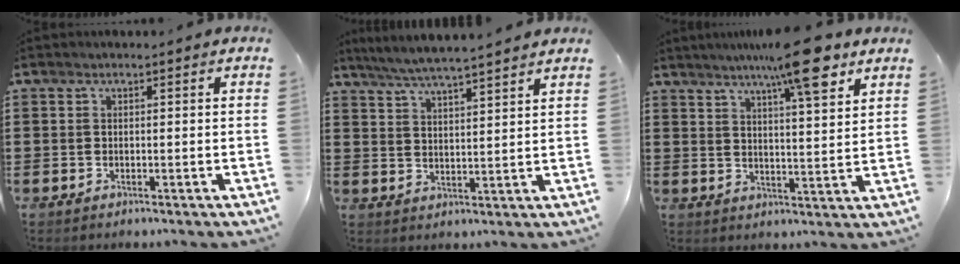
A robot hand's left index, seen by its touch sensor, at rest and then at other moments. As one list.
[{"total": 5.1, "force": [4.7, -0.4, 1.8], "torque": [-0.049, -0.022, 0.083]}, {"total": 10.4, "force": [7.3, 1.3, 7.3], "torque": [-0.117, -0.024, 0.119]}]